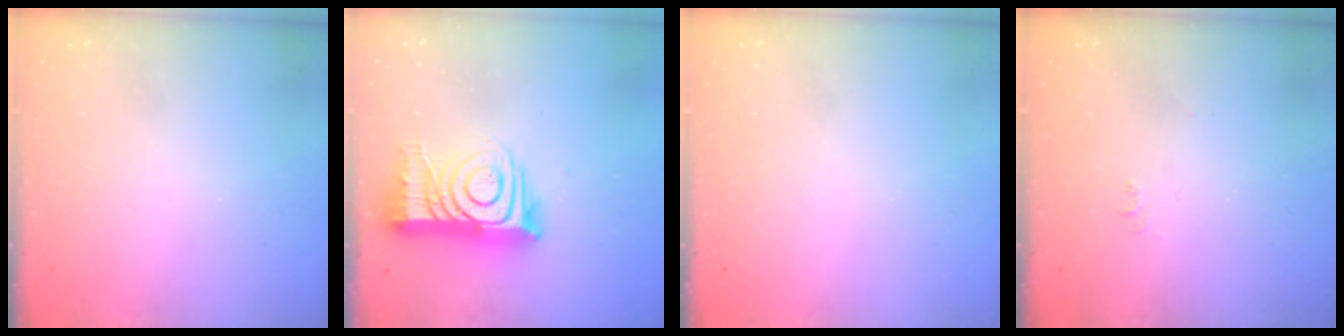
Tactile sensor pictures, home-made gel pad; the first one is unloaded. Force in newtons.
{"total": 14.2, "press": 14.2, "slide": 1.2}
{"total": 0.0}
{"total": 6.1, "press": 6.1, "slide": 0.7}